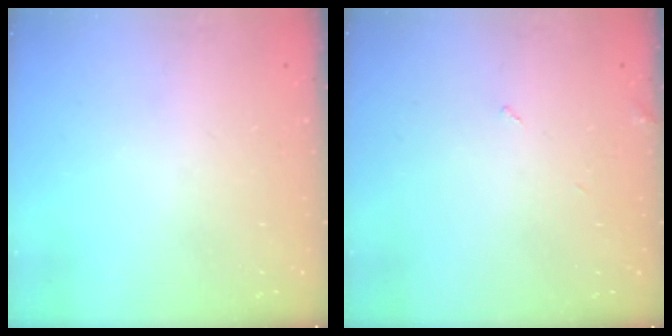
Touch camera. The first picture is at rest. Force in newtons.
{"total": 2.2, "press": 2.2, "slide": 0.3}